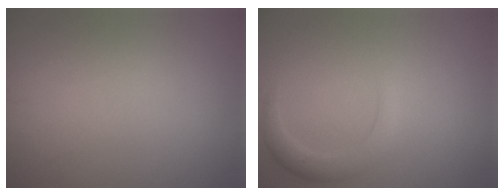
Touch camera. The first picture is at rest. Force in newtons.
{"total": 2.1, "press": 2.1, "slide": 0.1}